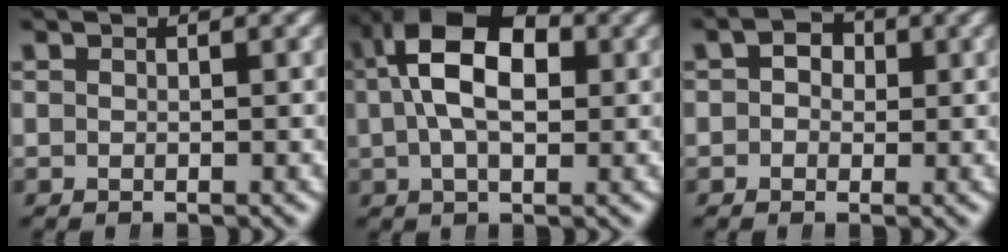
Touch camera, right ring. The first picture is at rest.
{"total": 11.8, "force": [2.8, 7.3, 8.9], "torque": [-0.141, 0.022, 0.028]}
{"total": 2.8, "force": [0.2, 2.4, 1.5], "torque": [-0.010, 0.004, -0.003]}